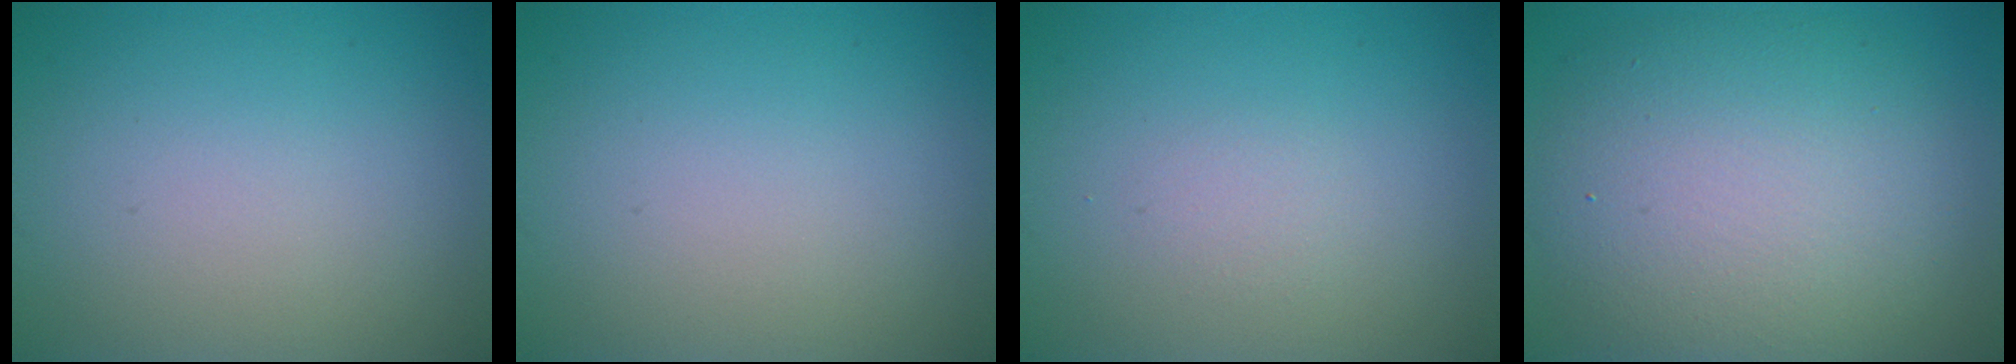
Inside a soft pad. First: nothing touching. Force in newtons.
{"total": 0.0}
{"total": 0.8, "press": 0.8, "slide": 0.1}
{"total": 10.4, "press": 10.3, "slide": 0.7}